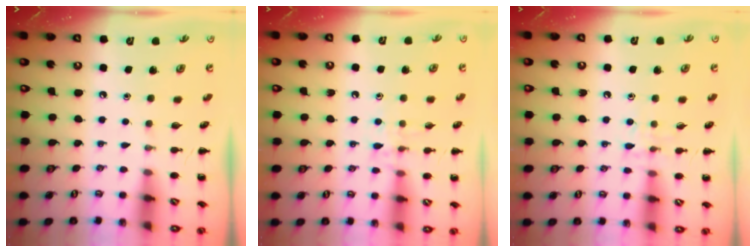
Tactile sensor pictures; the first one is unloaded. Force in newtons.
{"total": 8.0, "press": 7.9, "slide": 1.4}
{"total": 5.6, "press": 5.5, "slide": 1.0}